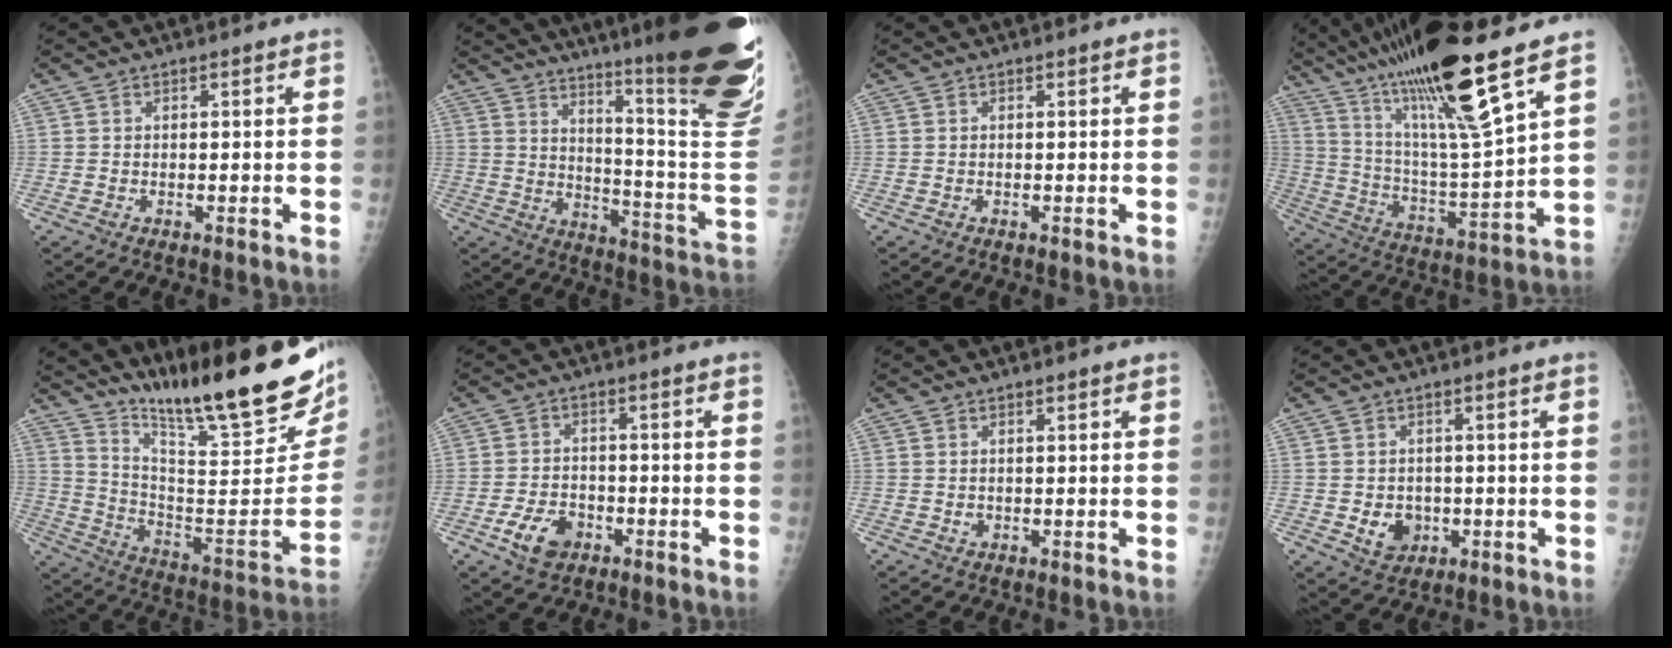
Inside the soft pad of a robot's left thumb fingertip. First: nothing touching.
{"total": 30.6, "force": [19.3, 3.8, 23.5], "torque": [-0.243, -0.109, 0.265]}
{"total": 0.0}
{"total": 23.3, "force": [15.2, 2.3, 17.6], "torque": [-0.310, -0.057, 0.275]}
{"total": 27.7, "force": [20.2, 3.9, 18.5], "torque": [-0.266, -0.118, 0.319]}
{"total": 6.7, "force": [-3.3, 4.6, 3.7], "torque": [-0.057, 0.016, -0.056]}
{"total": 0.9, "force": [0.1, 0.8, 0.3], "torque": [0.000, 0.001, 0.003]}
{"total": 5.3, "force": [-1.0, 4.5, 2.7], "torque": [-0.018, 0.003, -0.005]}